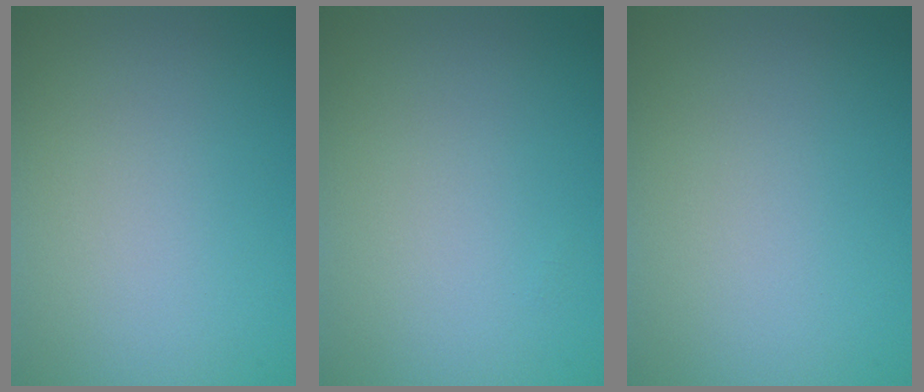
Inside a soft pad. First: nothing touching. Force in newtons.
{"total": 0.0}
{"total": 0.0}